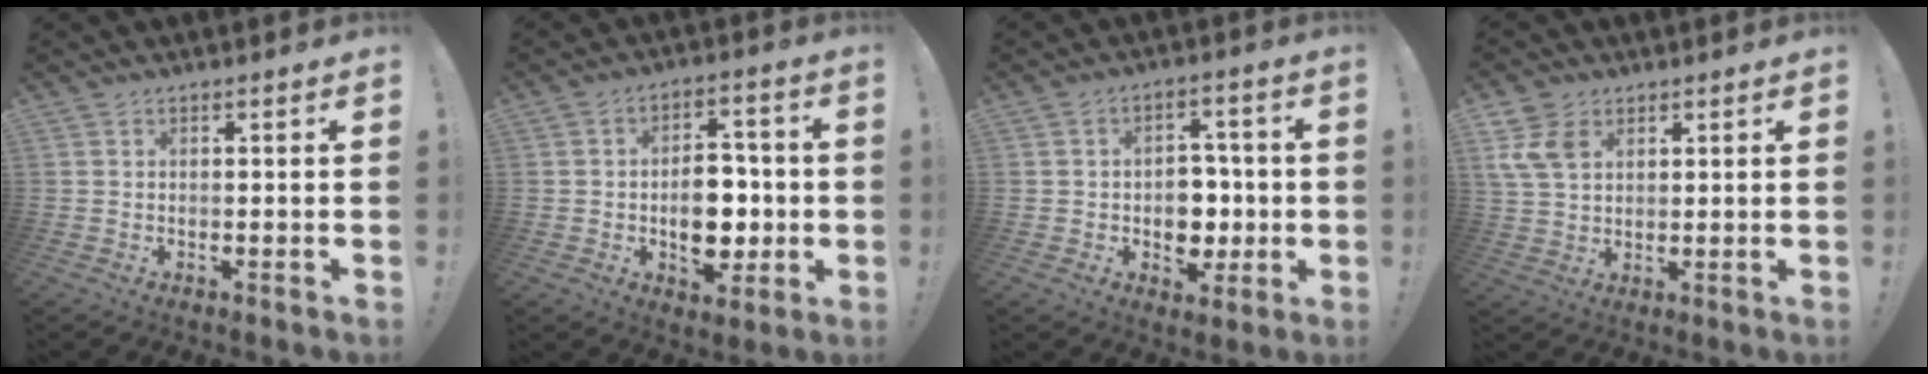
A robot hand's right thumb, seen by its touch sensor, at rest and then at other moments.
{"total": 12.4, "force": [-2.0, 8.5, 8.8], "torque": [-0.126, 0.017, -0.029]}
{"total": 8.9, "force": [-0.8, 7.8, 4.3], "torque": [-0.042, 0.004, -0.006]}
{"total": 9.9, "force": [3.7, 7.5, 5.3], "torque": [-0.116, 0.000, 0.078]}